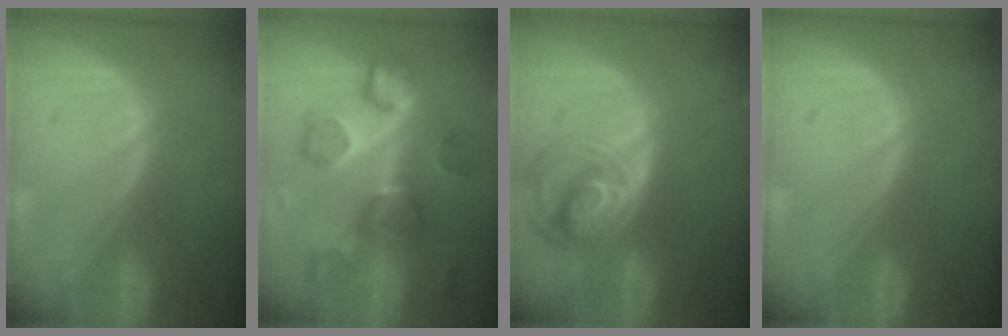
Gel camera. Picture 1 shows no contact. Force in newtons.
{"total": 9.0, "press": 9.0, "slide": 0.3}
{"total": 8.2, "press": 7.1, "slide": 4.1}
{"total": 0.0}